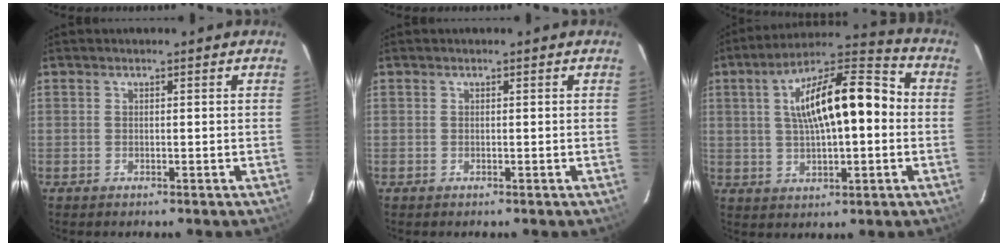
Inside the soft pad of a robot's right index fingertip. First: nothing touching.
{"total": 0.0}
{"total": 16.9, "force": [1.6, 6.0, 15.7], "torque": [-0.261, 0.036, 0.025]}